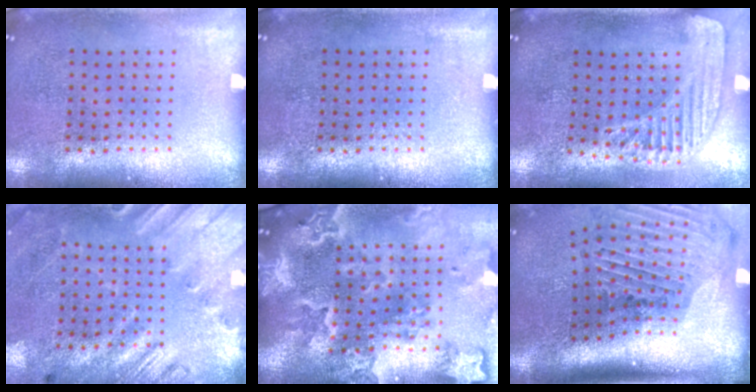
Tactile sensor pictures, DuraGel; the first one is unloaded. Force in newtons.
{"total": 0.0}
{"total": 1.5, "press": 1.5, "slide": 0.3}
{"total": 2.7, "press": 1.9, "slide": 1.9}
{"total": 4.6, "press": 3.8, "slide": 2.6}
{"total": 2.9, "press": 2.1, "slide": 1.9}